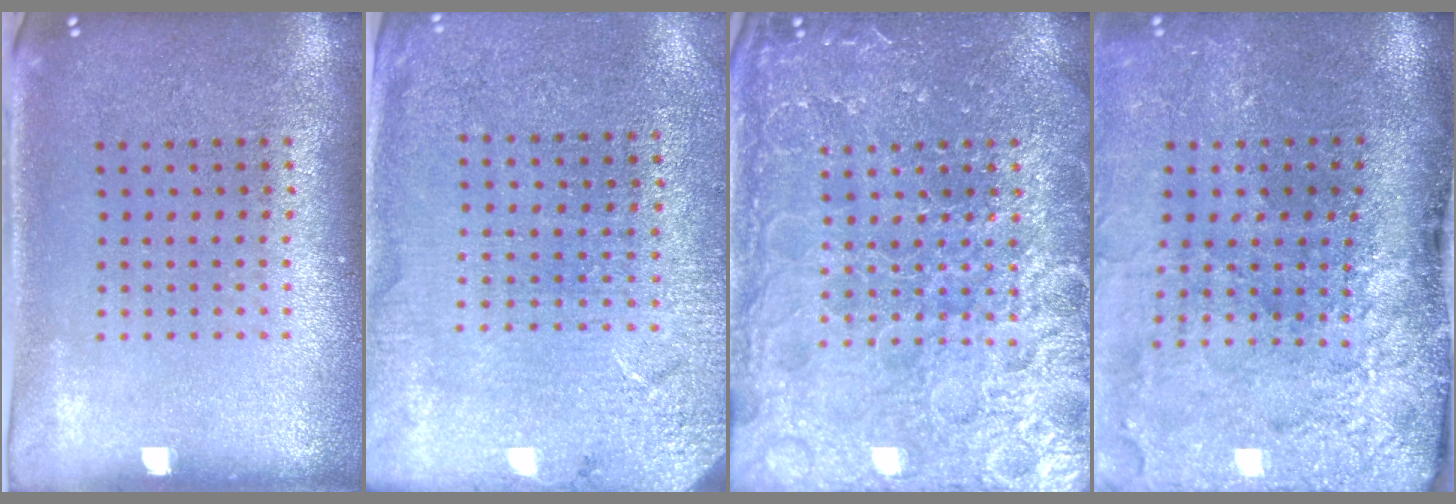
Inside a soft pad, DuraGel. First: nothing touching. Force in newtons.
{"total": 2.5, "press": 2.5, "slide": 0.2}
{"total": 6.9, "press": 6.9, "slide": 0.9}
{"total": 4.7, "press": 3.6, "slide": 3.1}